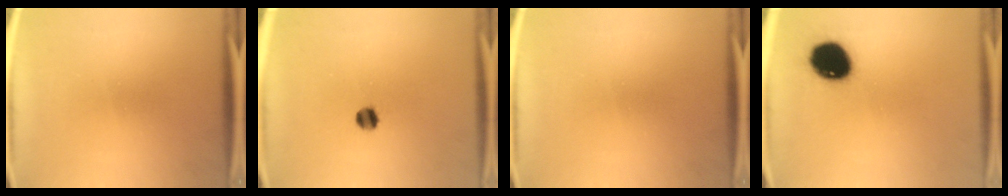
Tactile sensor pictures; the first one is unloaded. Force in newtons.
{"total": 3.3}
{"total": 0.0}
{"total": 12.9}